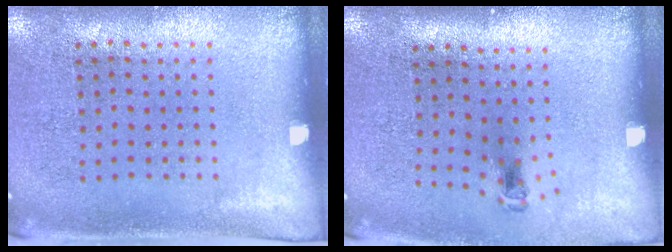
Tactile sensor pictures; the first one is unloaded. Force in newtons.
{"total": 0.6, "press": 0.3, "slide": 0.5}